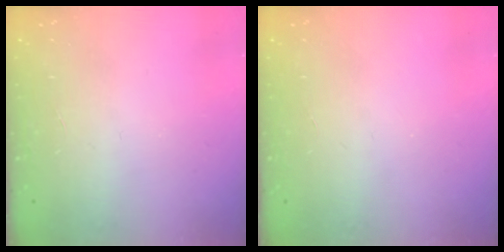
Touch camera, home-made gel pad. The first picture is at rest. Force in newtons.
{"total": 0.0}